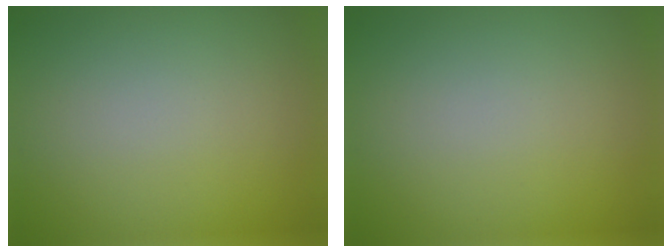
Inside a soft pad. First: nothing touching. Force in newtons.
{"total": 0.0}